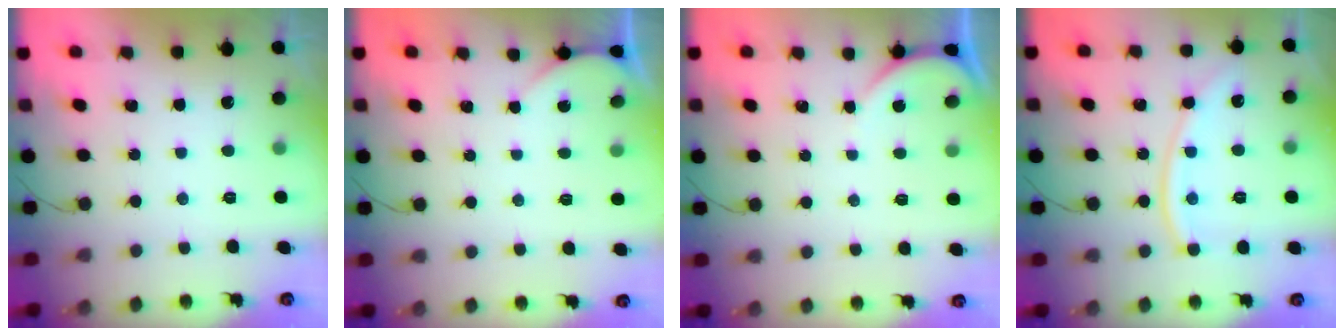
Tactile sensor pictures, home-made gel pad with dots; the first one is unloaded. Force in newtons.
{"total": 2.4, "press": 2.4, "slide": 0.3}
{"total": 2.8, "press": 2.8, "slide": 0.3}
{"total": 11.5, "press": 11.4, "slide": 1.3}